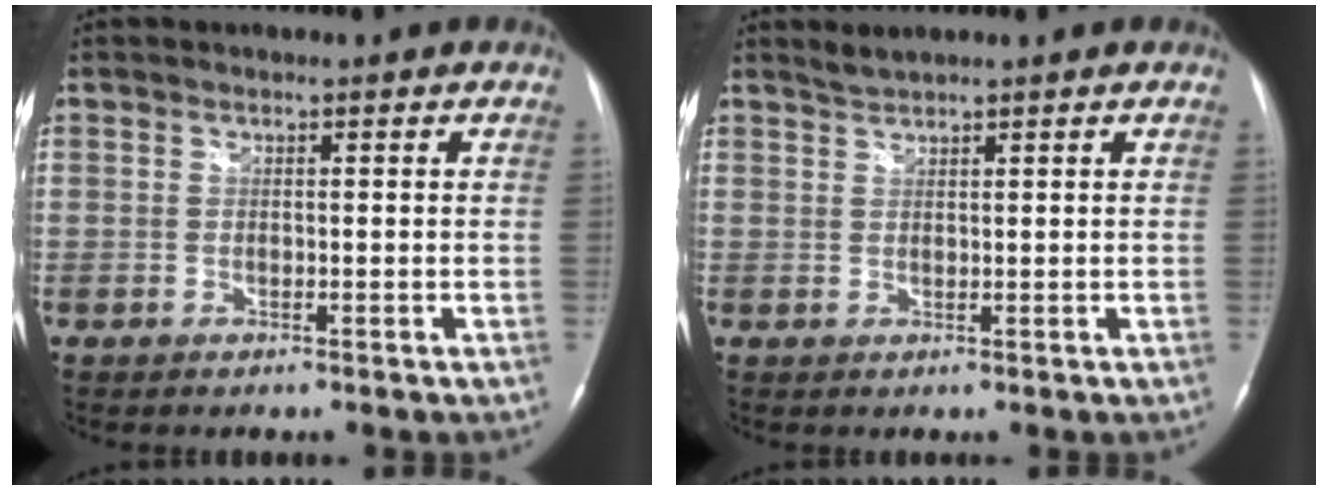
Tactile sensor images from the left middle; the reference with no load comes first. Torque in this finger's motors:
{"motor_torque": [0.10, 0.00, -0.09, 0.00]}